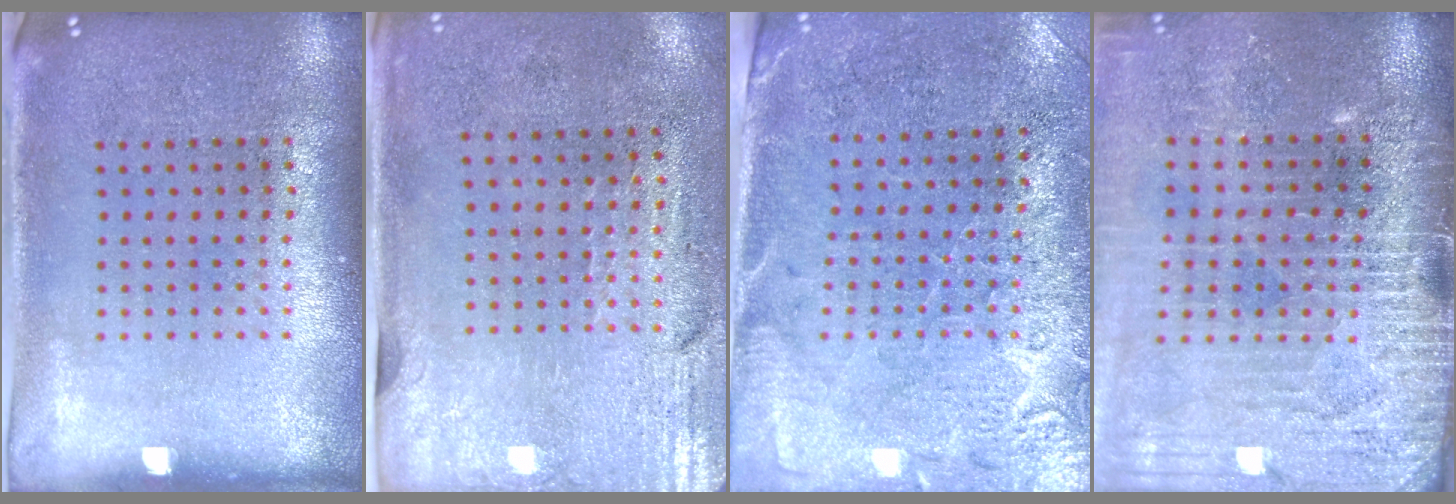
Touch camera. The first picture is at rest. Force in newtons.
{"total": 2.9, "press": 2.5, "slide": 1.5}
{"total": 2.8, "press": 2.5, "slide": 1.1}
{"total": 4.2, "press": 3.6, "slide": 2.1}